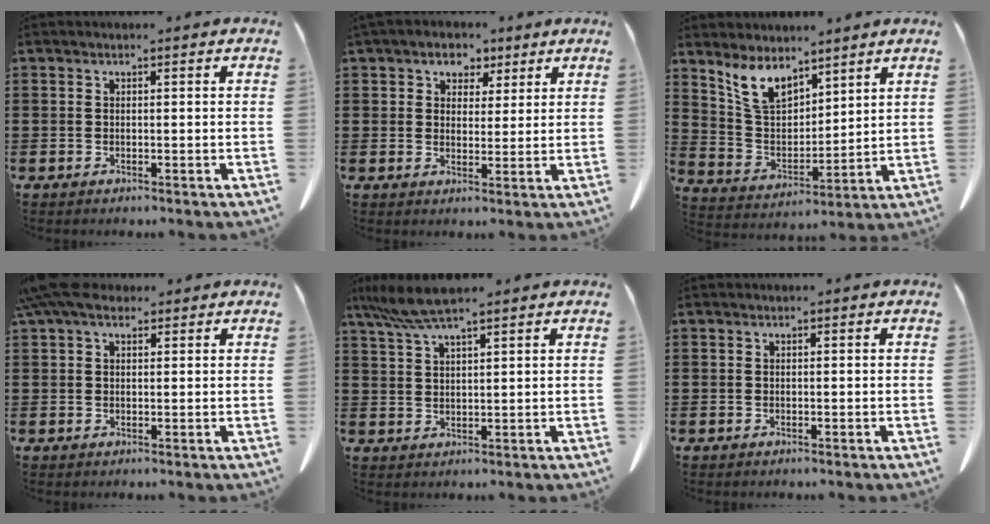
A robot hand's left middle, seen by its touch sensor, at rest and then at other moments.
{"total": 4.1, "force": [2.8, 3.0, 0.5], "torque": [-0.024, 0.005, 0.045]}
{"total": 7.8, "force": [6.2, 3.3, 3.4], "torque": [-0.091, -0.015, 0.118]}
{"total": 5.3, "force": [3.5, 2.2, 3.3], "torque": [-0.076, 0.008, 0.068]}
{"total": 6.0, "force": [4.7, 0.4, 3.6], "torque": [-0.082, -0.010, 0.087]}
{"total": 0.0}